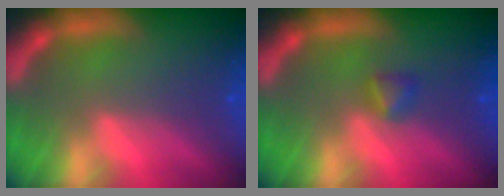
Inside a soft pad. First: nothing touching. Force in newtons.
{"total": 1.4}